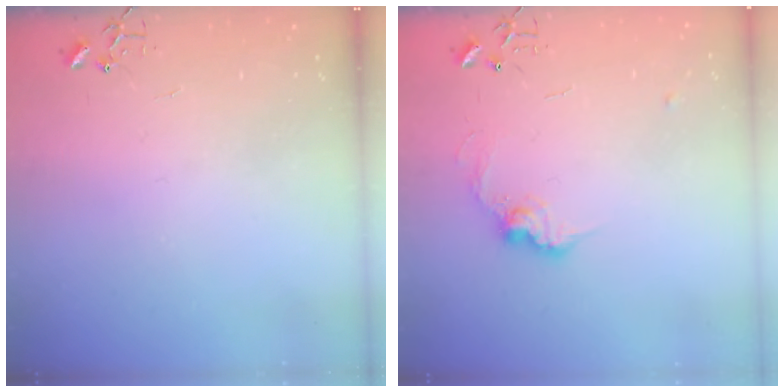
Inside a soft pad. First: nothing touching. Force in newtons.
{"total": 9.4, "press": 9.4, "slide": 0.4}